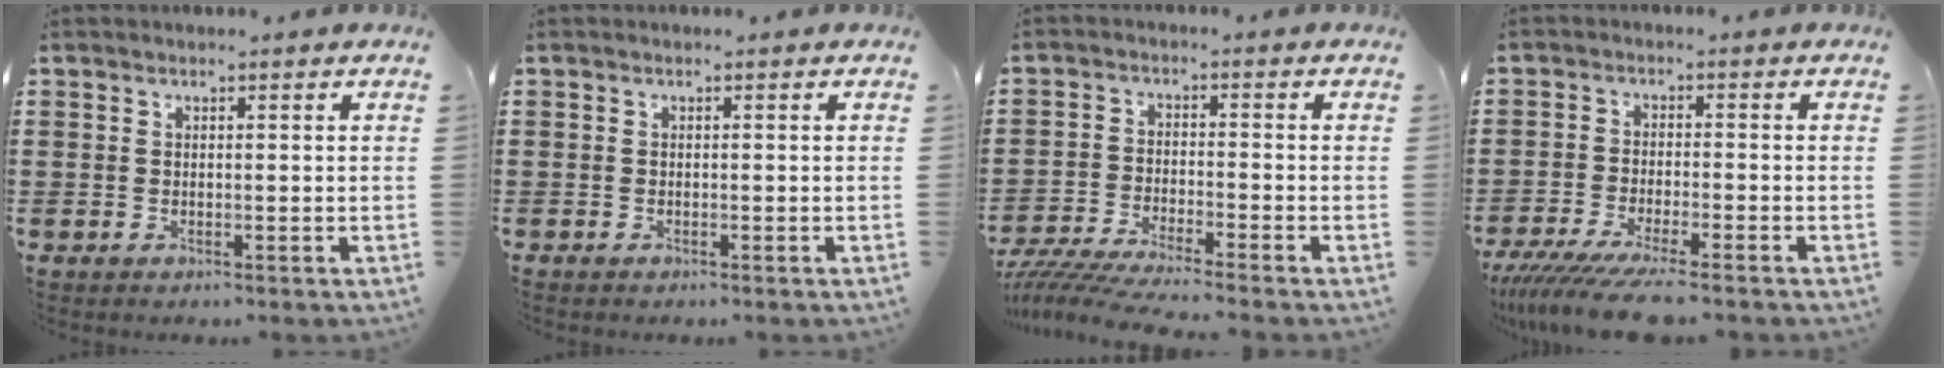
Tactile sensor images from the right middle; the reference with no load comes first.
{"total": 0.0}
{"total": 5.5, "force": [-5.3, -0.4, 1.6], "torque": [-0.054, -0.022, -0.111]}
{"total": 6.6, "force": [-5.6, -0.1, 3.4], "torque": [-0.071, -0.020, -0.106]}